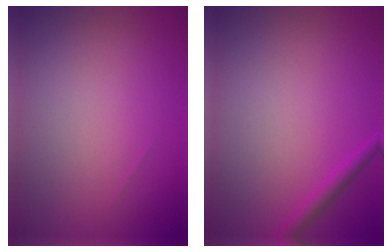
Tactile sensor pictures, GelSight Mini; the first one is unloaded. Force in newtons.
{"total": 1.4, "press": 1.4, "slide": 0.1}